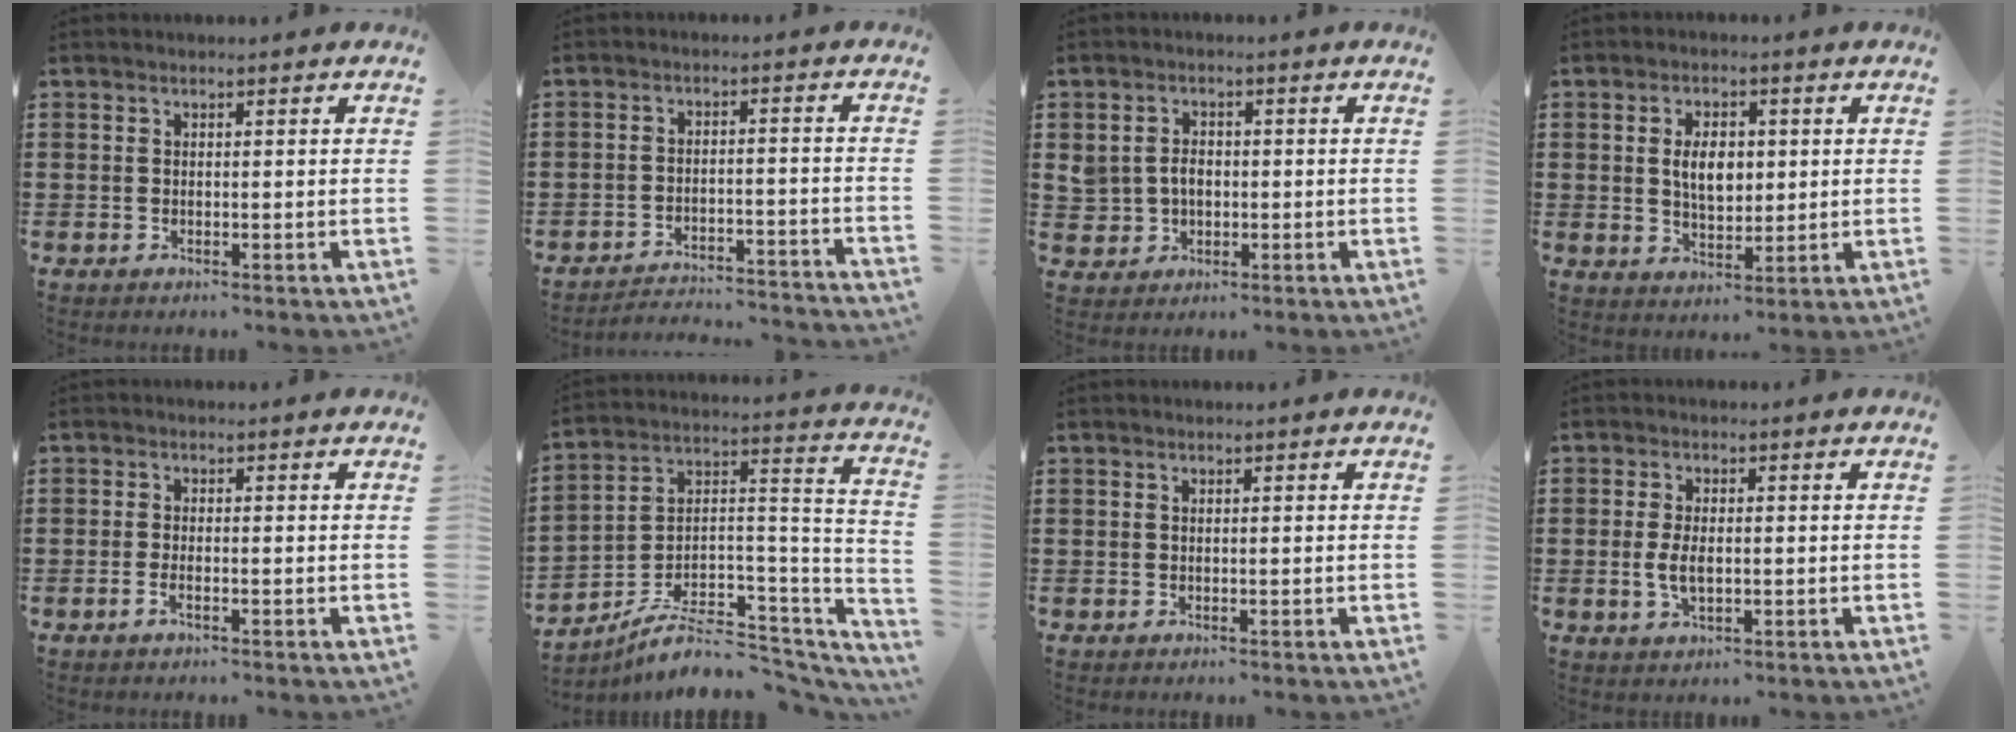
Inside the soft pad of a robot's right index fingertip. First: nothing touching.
{"total": 3.6, "force": [-3.5, 0.2, 0.7], "torque": [-0.019, 0.001, -0.076]}
{"total": 3.4, "force": [-0.1, 2.9, 1.8], "torque": [-0.051, 0.007, -0.007]}
{"total": 5.3, "force": [0.5, 3.1, 4.2], "torque": [-0.072, 0.005, 0.002]}
{"total": 1.2, "force": [-0.6, 0.2, 1.0], "torque": [-0.019, -0.003, -0.010]}
{"total": 7.2, "force": [-5.3, 3.0, 3.7], "torque": [-0.067, 0.003, -0.101]}
{"total": 0.0}
{"total": 3.5, "force": [-0.2, 1.8, 3.0], "torque": [-0.066, 0.002, -0.006]}